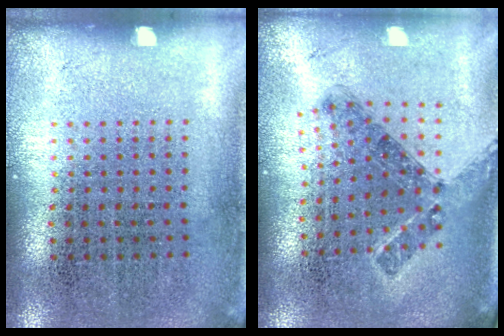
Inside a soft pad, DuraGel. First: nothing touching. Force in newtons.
{"total": 0.8, "press": 0.8, "slide": 0.3}